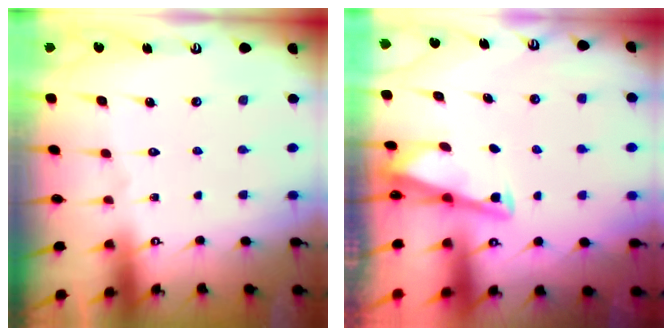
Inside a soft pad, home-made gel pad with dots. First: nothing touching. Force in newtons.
{"total": 2.9, "press": 2.8, "slide": 0.4}